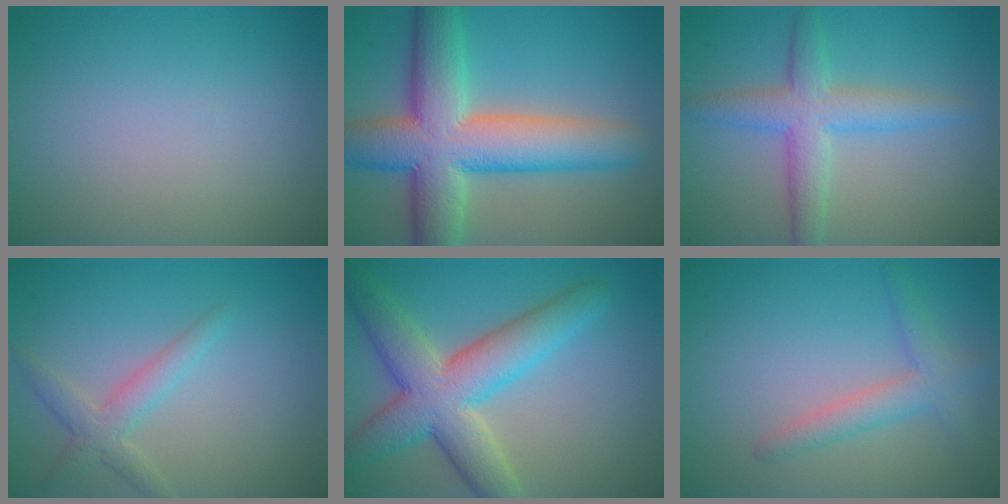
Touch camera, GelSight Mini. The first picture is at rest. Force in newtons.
{"total": 11.1, "press": 11.1, "slide": 0.5}
{"total": 4.4, "press": 4.4, "slide": 0.1}
{"total": 2.5, "press": 2.5, "slide": 0.2}
{"total": 8.5, "press": 8.5, "slide": 0.3}
{"total": 2.7, "press": 2.7, "slide": 0.3}